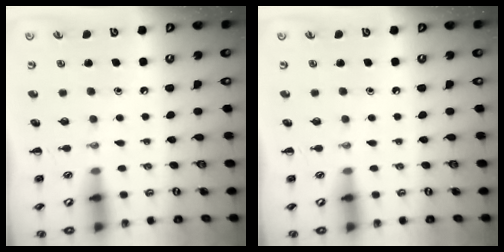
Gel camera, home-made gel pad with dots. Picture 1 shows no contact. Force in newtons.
{"total": 0.0}